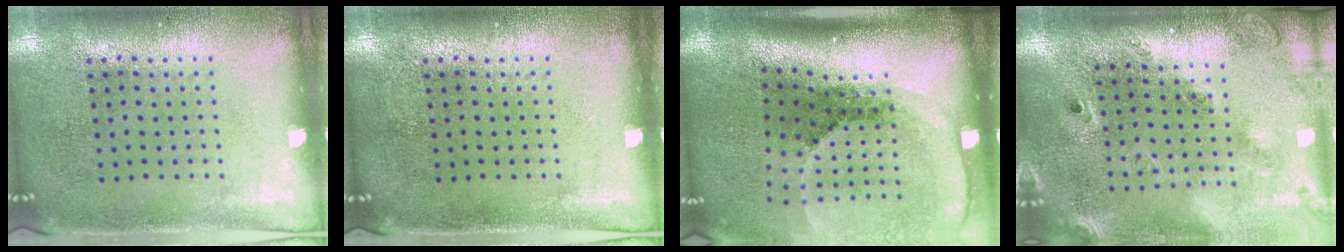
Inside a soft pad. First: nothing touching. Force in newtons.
{"total": 0.0}
{"total": 2.8, "press": 1.9, "slide": 2.0}
{"total": 2.5, "press": 1.8, "slide": 1.7}